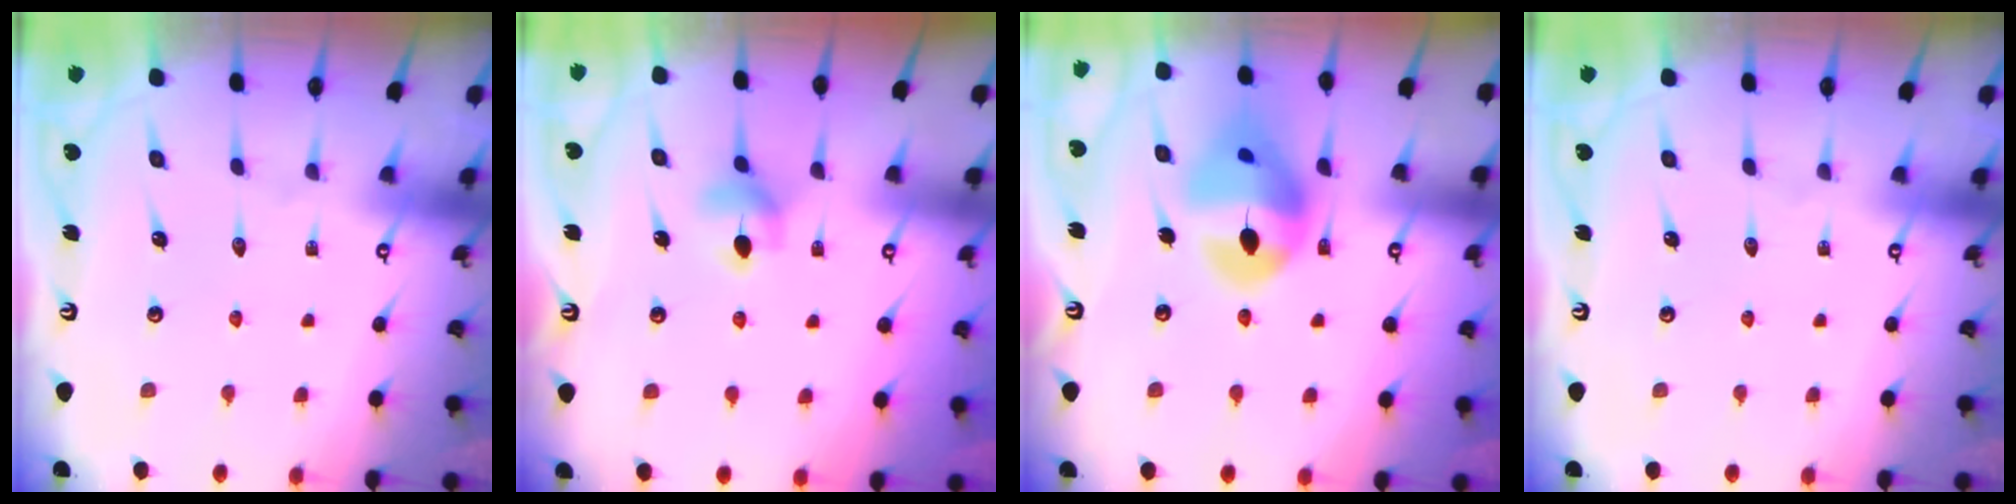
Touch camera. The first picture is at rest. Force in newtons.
{"total": 5.4, "press": 5.4, "slide": 0.9}
{"total": 14.5, "press": 14.4, "slide": 1.8}
{"total": 0.0}